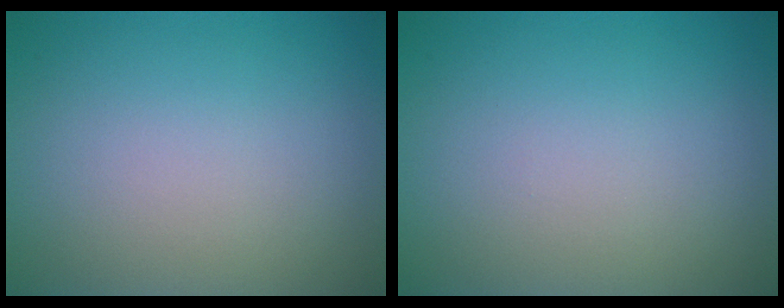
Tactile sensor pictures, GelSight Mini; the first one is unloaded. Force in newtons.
{"total": 0.0}